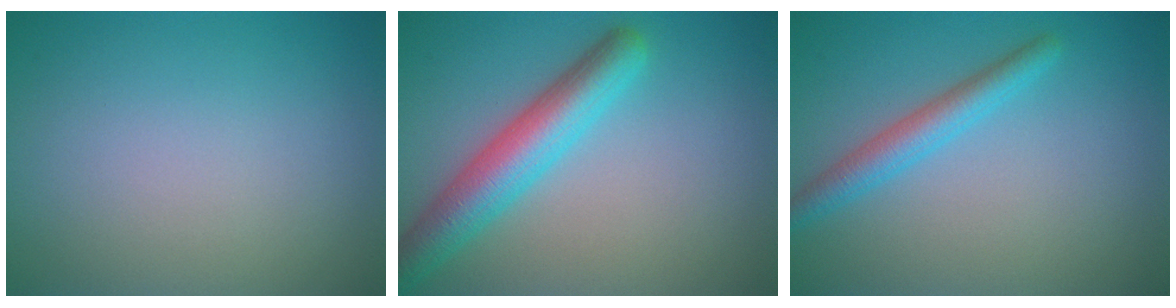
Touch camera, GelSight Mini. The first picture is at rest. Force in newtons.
{"total": 5.8, "press": 5.8, "slide": 0.3}
{"total": 2.9, "press": 2.9, "slide": 0.2}